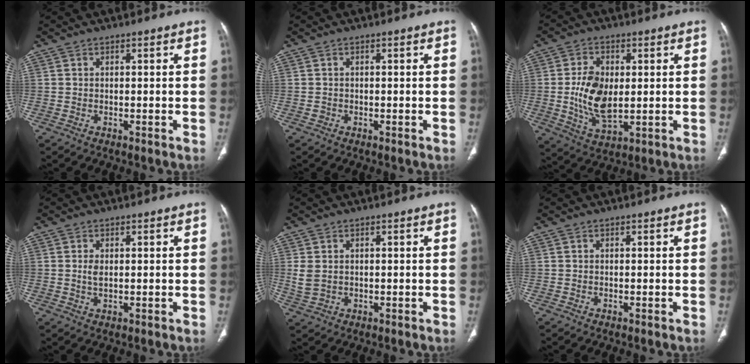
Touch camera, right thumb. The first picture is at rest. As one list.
[{"total": 0.6, "force": [-0.2, 0.6, 0.1], "torque": [0.000, 0.006, -0.003]}, {"total": 10.5, "force": [0.2, 6.1, 8.6], "torque": [-0.156, -0.010, 0.012]}, {"total": 2.0, "force": [0.3, 1.0, 1.7], "torque": [-0.037, -0.004, 0.007]}, {"total": 3.3, "force": [0.5, 2.4, 2.2], "torque": [-0.054, 0.002, 0.017]}, {"total": 0.0}]